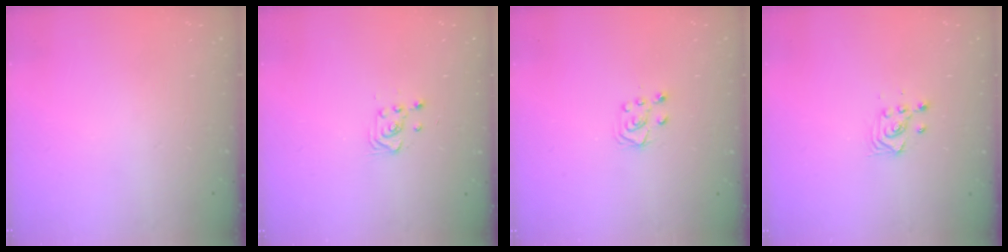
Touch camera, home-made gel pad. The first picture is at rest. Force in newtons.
{"total": 3.5, "press": 3.3, "slide": 1.0}
{"total": 5.8, "press": 5.8, "slide": 0.5}
{"total": 3.5, "press": 3.3, "slide": 1.2}